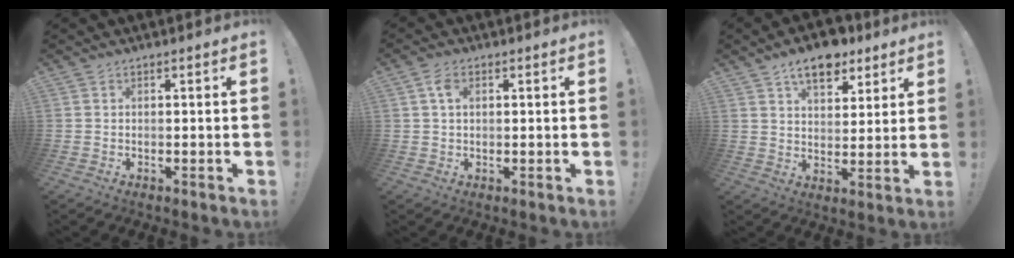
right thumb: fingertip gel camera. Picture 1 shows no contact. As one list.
[{"total": 3.8, "force": [1.4, 2.2, 2.7], "torque": [-0.051, 0.005, 0.025]}, {"total": 10.8, "force": [7.2, 5.7, 5.6], "torque": [-0.085, -0.034, 0.131]}]